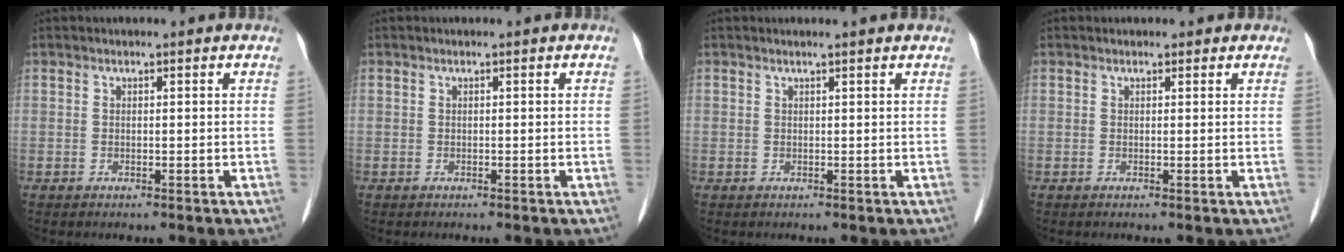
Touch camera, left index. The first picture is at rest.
{"total": 0.0}
{"total": 1.9, "force": [1.8, 0.2, 0.6], "torque": [-0.015, 0.016, 0.021]}
{"total": 1.3, "force": [0.9, 0.8, 0.2], "torque": [0.006, 0.002, 0.007]}